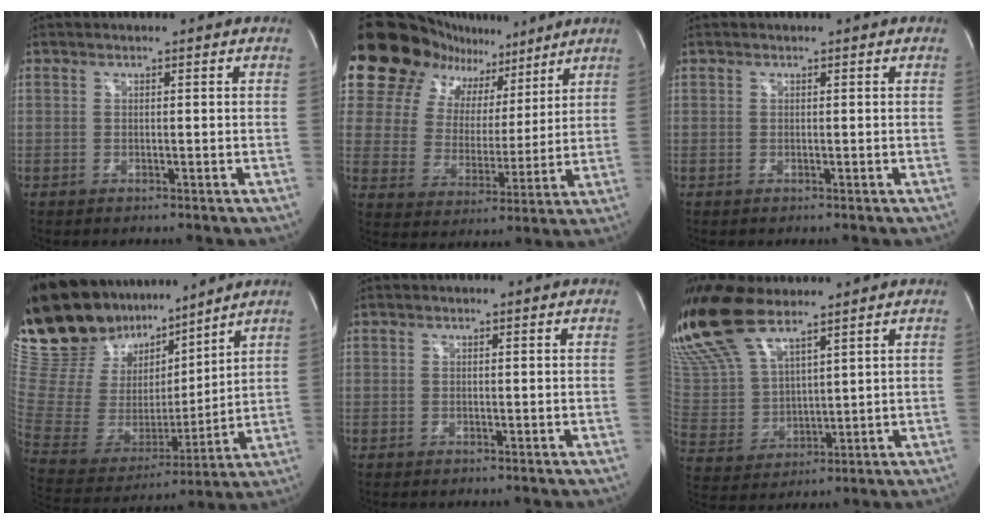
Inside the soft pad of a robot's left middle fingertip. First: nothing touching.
{"total": 22.3, "force": [15.8, 13.4, 8.1], "torque": [-0.183, 0.065, 0.255]}
{"total": 0.0}
{"total": 22.6, "force": [19.2, 7.4, 9.3], "torque": [-0.187, 0.011, 0.345]}
{"total": 0.0}
{"total": 15.8, "force": [12.5, 4.4, 8.6], "torque": [-0.203, 0.005, 0.256]}